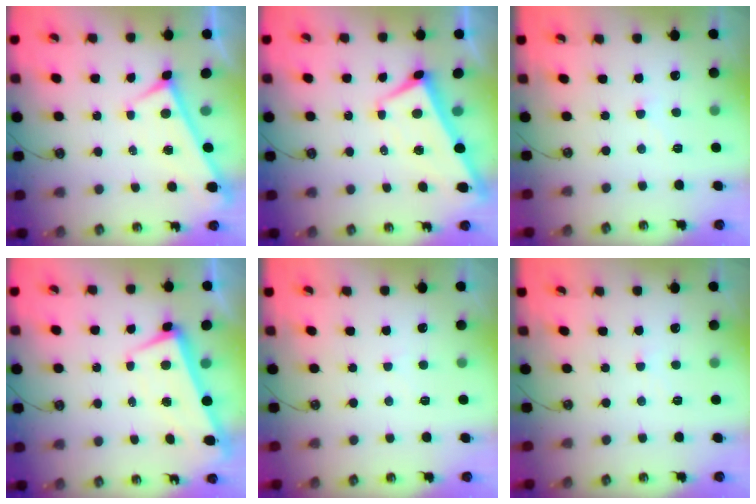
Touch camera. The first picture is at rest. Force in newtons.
{"total": 4.7, "press": 4.6, "slide": 0.8}
{"total": 2.6, "press": 2.5, "slide": 0.6}
{"total": 2.2, "press": 1.4, "slide": 1.7}
{"total": 3.0, "press": 3.0, "slide": 0.4}
{"total": 0.9, "press": 0.9, "slide": 0.1}